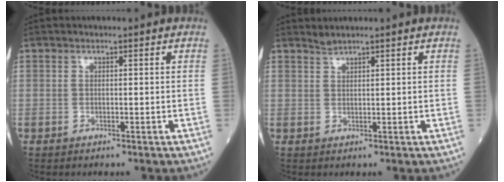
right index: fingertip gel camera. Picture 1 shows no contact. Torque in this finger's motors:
{"motor_torque": [-0.26, 0.21, 0.05, 0.01]}